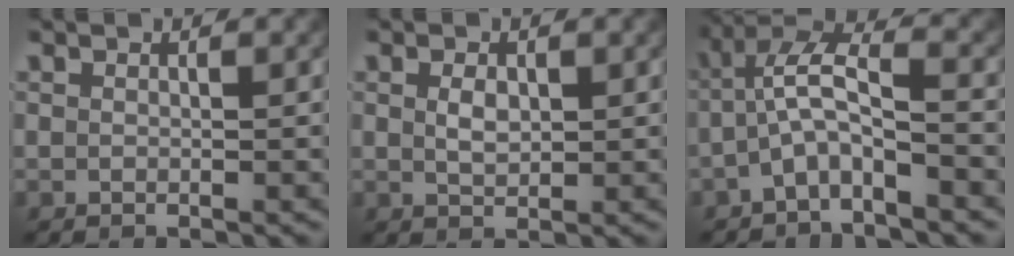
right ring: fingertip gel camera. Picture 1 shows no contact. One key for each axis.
{"total": 1.9, "fx": 0.3, "fy": 1.1, "fz": 1.6, "tx": -0.029, "ty": -0.014, "tz": 0.016}
{"total": 5.0, "fx": -0.8, "fy": 2.8, "fz": 4.1, "tx": -0.084, "ty": -0.014, "tz": -0.014}